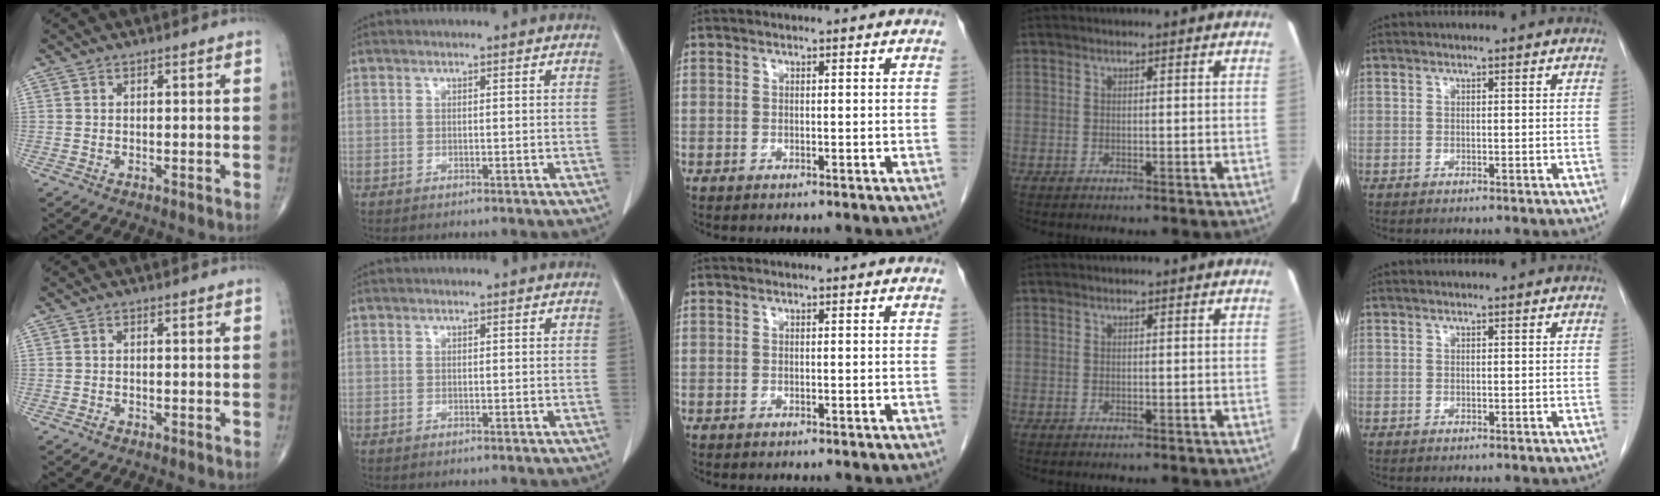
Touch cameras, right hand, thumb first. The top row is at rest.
{"thumb": {"total": 0.8, "force": [-0.6, 0.5, 0.3], "torque": [-0.004, 0.002, -0.013]}}